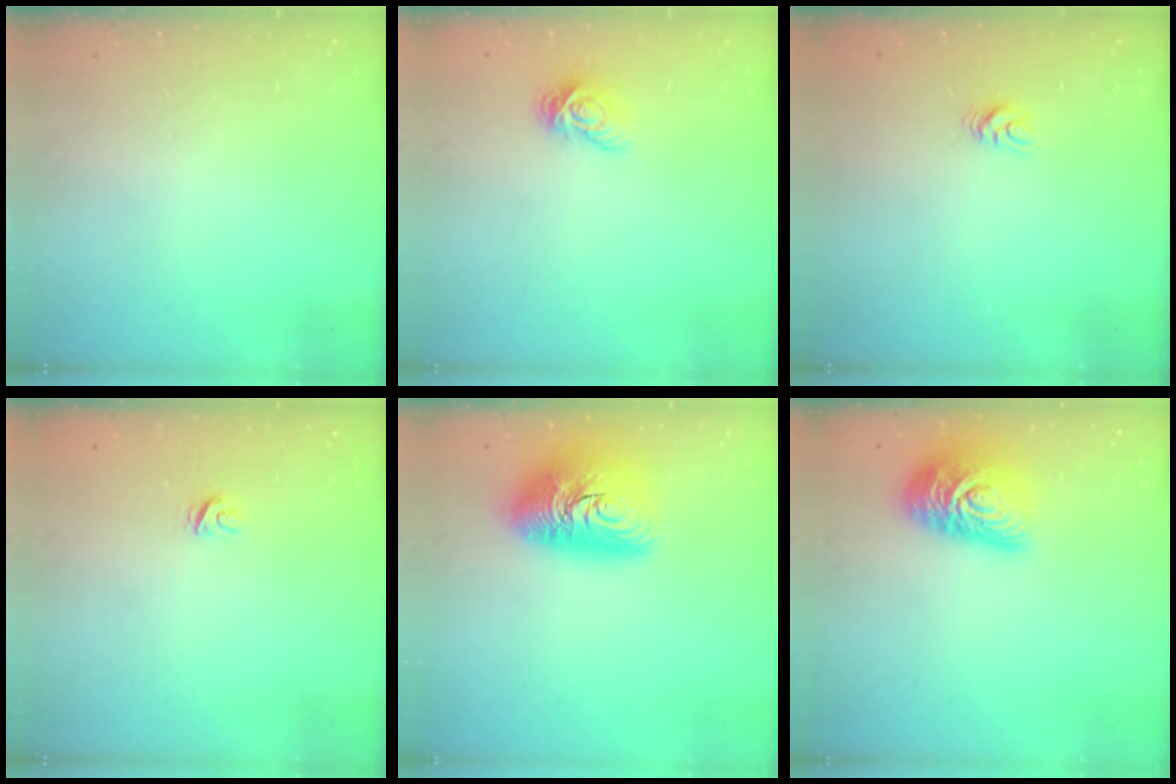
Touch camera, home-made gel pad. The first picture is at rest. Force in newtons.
{"total": 5.1, "press": 5.1, "slide": 0.3}
{"total": 4.6, "press": 4.6, "slide": 0.3}
{"total": 4.3, "press": 4.3, "slide": 0.2}
{"total": 14.9, "press": 14.9, "slide": 1.2}
{"total": 16.1, "press": 16.0, "slide": 0.9}